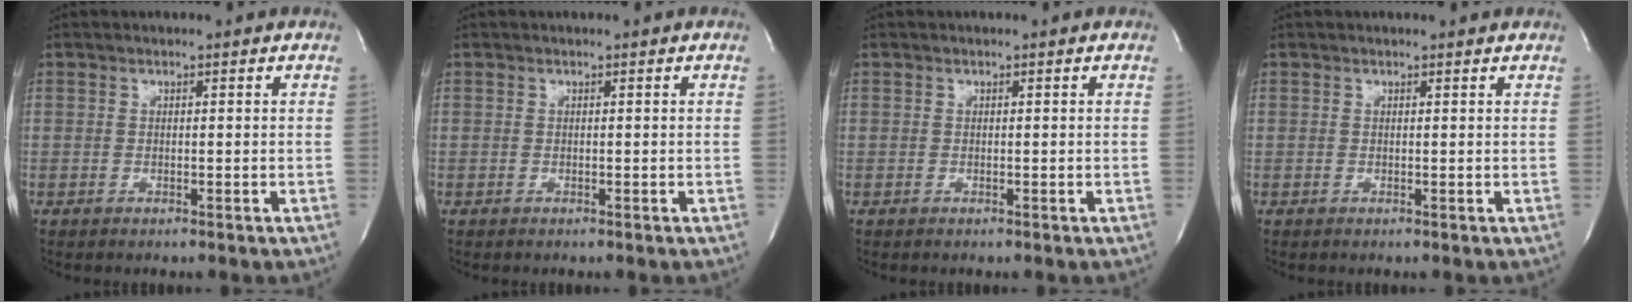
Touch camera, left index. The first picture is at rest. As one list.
[{"total": 0.0}, {"total": 0.0}, {"total": 1.0, "force": [1.0, 0.2, 0.0], "torque": [-0.009, -0.001, 0.005]}]